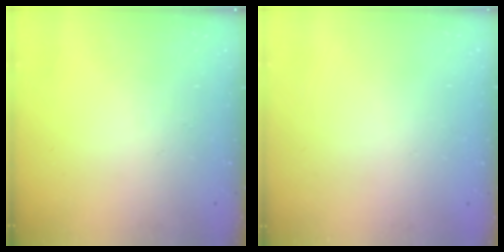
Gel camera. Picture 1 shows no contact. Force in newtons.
{"total": 2.2, "press": 2.2, "slide": 0.1}